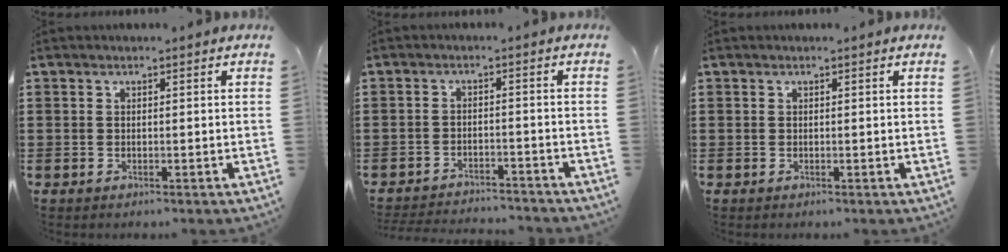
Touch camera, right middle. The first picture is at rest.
{"total": 3.2, "force": [-3.2, 0.1, 0.3], "torque": [-0.010, -0.002, -0.067]}
{"total": 0.0}